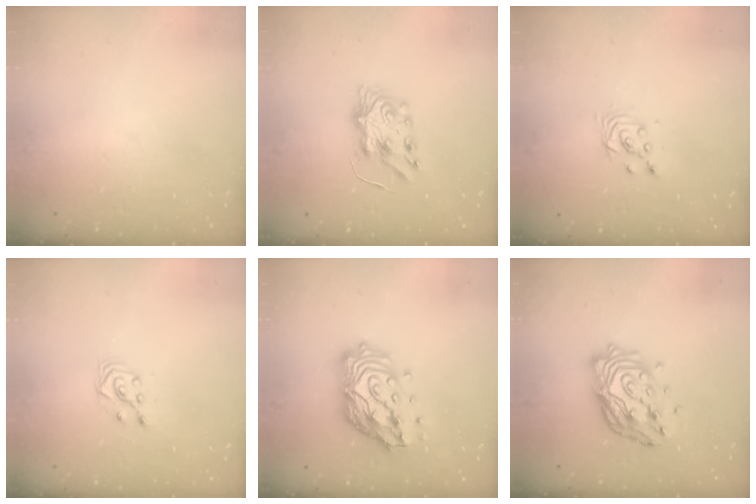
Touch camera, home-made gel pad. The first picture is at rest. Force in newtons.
{"total": 7.4, "press": 7.4, "slide": 0.2}
{"total": 2.9, "press": 2.9, "slide": 0.1}
{"total": 3.3, "press": 3.2, "slide": 0.8}
{"total": 17.9, "press": 17.8, "slide": 1.7}
{"total": 15.5, "press": 15.4, "slide": 1.4}